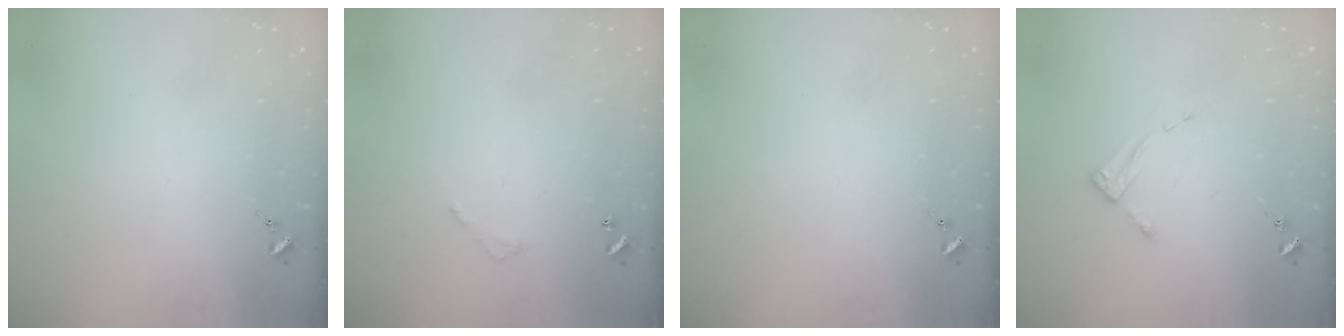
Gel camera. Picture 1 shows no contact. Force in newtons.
{"total": 3.1, "press": 3.0, "slide": 0.3}
{"total": 0.0}
{"total": 2.6, "press": 2.6, "slide": 0.4}